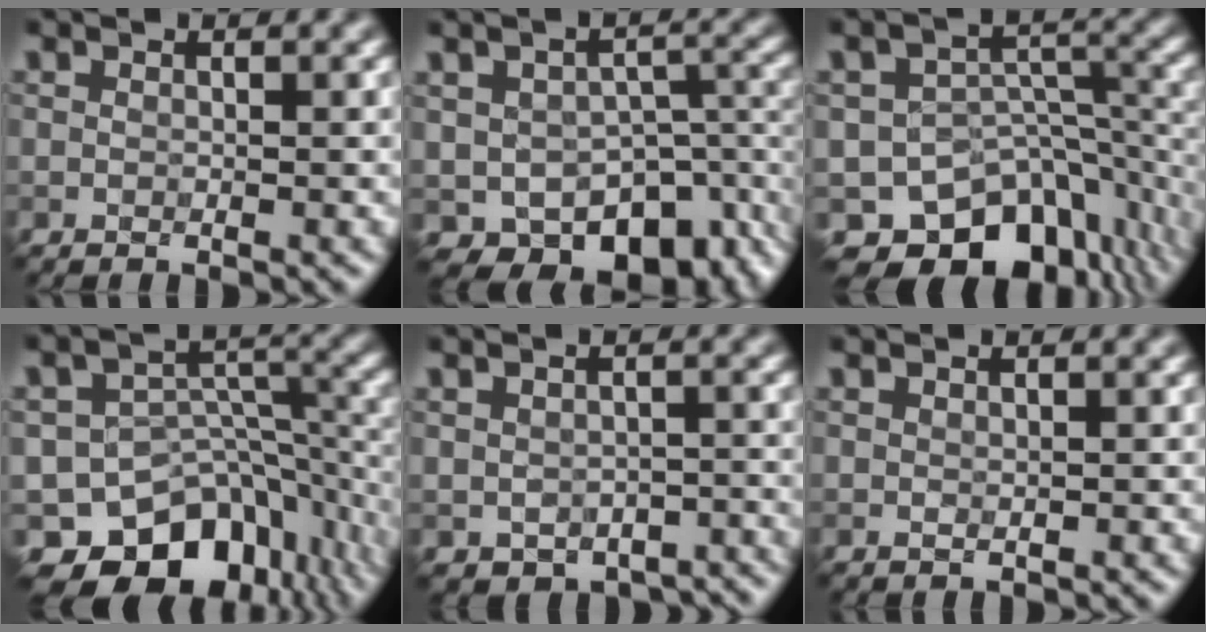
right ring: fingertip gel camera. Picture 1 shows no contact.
{"total": 9.7, "force": [-4.5, 6.3, 5.8], "torque": [-0.087, -0.031, -0.046]}
{"total": 11.0, "force": [-8.1, 6.4, 4.0], "torque": [-0.045, -0.004, -0.110]}
{"total": 11.9, "force": [-8.6, 6.9, 4.6], "torque": [-0.062, 0.005, -0.117]}
{"total": 3.4, "force": [-2.2, 2.2, 1.5], "torque": [-0.015, -0.019, -0.020]}
{"total": 0.7, "force": [0.6, 0.1, 0.0], "torque": [-0.005, -0.002, 0.010]}